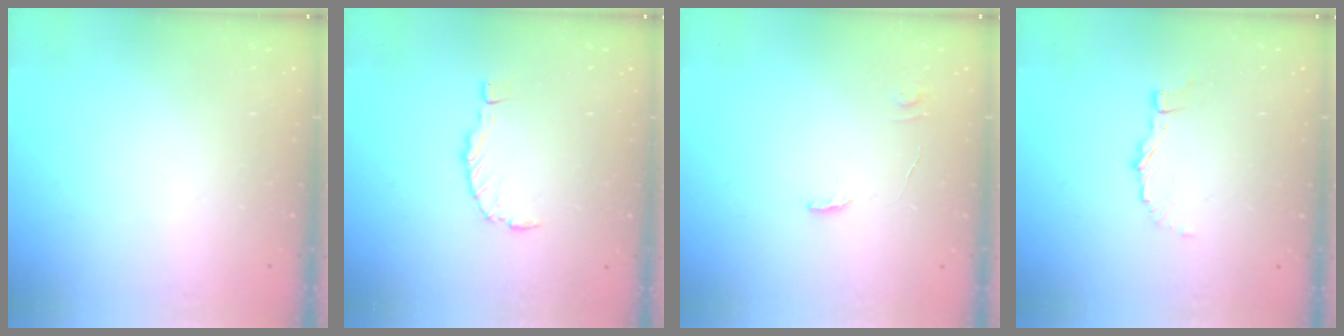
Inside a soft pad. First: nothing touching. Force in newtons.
{"total": 0.0}
{"total": 5.8, "press": 5.8, "slide": 0.4}
{"total": 4.0, "press": 4.0, "slide": 0.2}